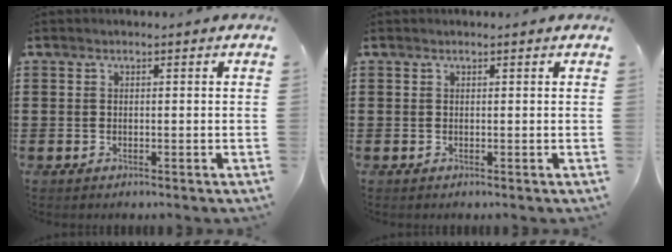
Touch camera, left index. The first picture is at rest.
{"total": 0.0}